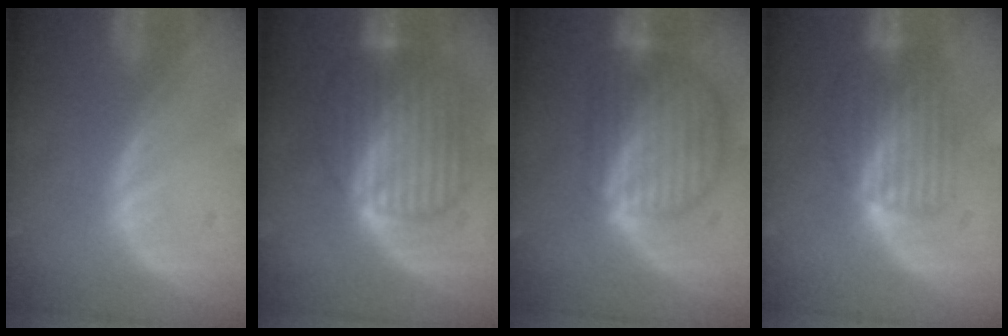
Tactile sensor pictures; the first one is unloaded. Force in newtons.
{"total": 10.3, "press": 10.2, "slide": 0.8}
{"total": 9.3, "press": 7.9, "slide": 4.9}
{"total": 6.4, "press": 6.3, "slide": 1.1}